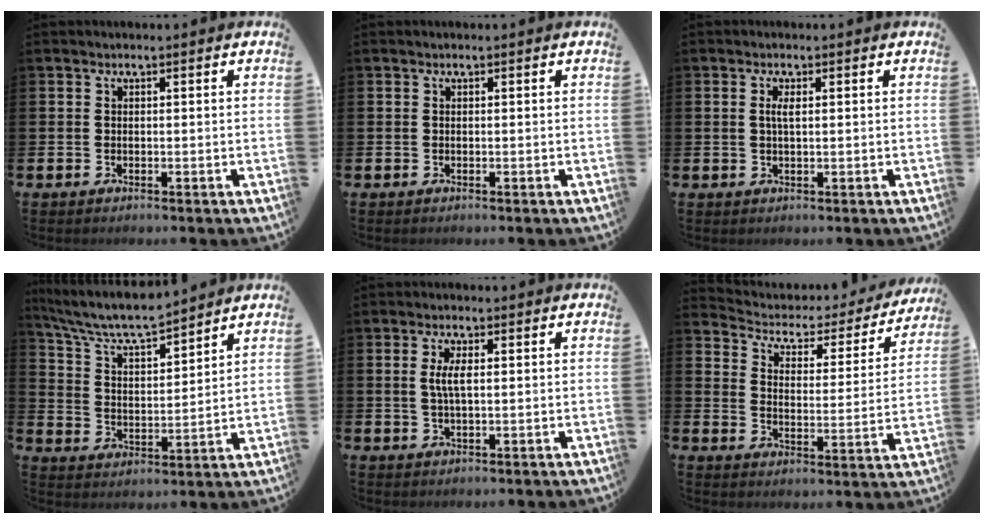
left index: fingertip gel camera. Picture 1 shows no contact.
{"total": 0.0}
{"total": 1.5, "force": [0.5, 0.4, 1.4], "torque": [-0.027, 0.004, 0.006]}
{"total": 7.3, "force": [6.8, 1.0, 2.5], "torque": [-0.084, -0.042, 0.119]}
{"total": 3.1, "force": [0.7, 1.0, 2.8], "torque": [-0.058, 0.005, 0.010]}
{"total": 3.9, "force": [3.4, 1.9, 0.8], "torque": [-0.043, -0.031, 0.048]}